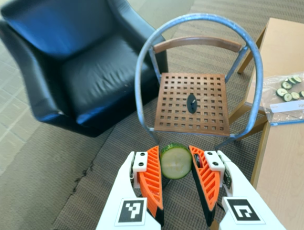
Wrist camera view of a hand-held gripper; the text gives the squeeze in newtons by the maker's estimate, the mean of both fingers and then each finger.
{"total": 7.8, "left": 7.6, "right": 8.1}